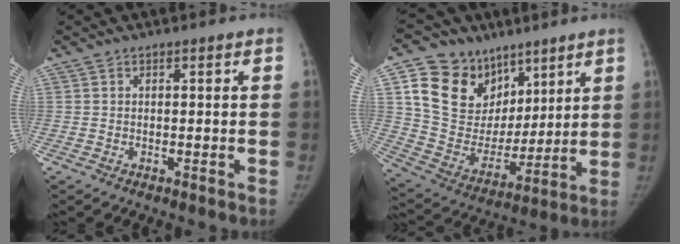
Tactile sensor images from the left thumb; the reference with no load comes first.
{"total": 19.6, "force": [10.3, 14.6, 8.2], "torque": [-0.107, -0.033, 0.203]}